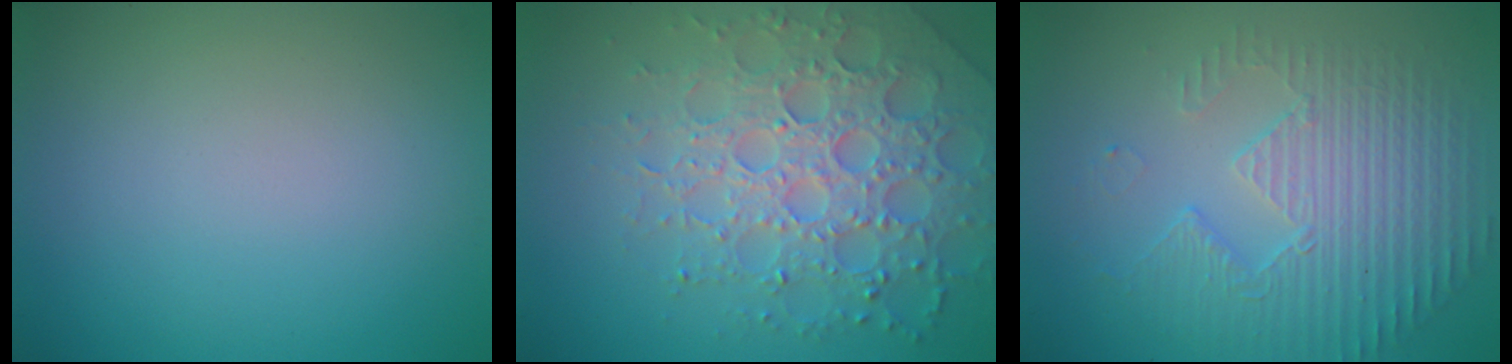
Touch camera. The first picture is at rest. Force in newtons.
{"total": 6.9, "press": 6.7, "slide": 1.6}
{"total": 4.9, "press": 3.5, "slide": 3.4}